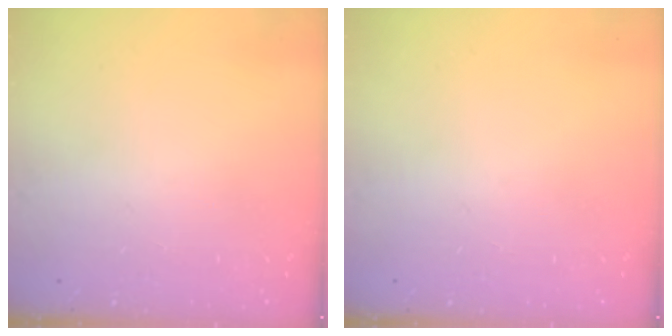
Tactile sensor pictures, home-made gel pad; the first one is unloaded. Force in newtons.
{"total": 0.0}